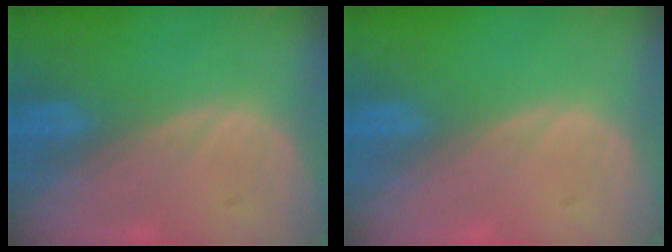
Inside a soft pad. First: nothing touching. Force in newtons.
{"total": 0.0}